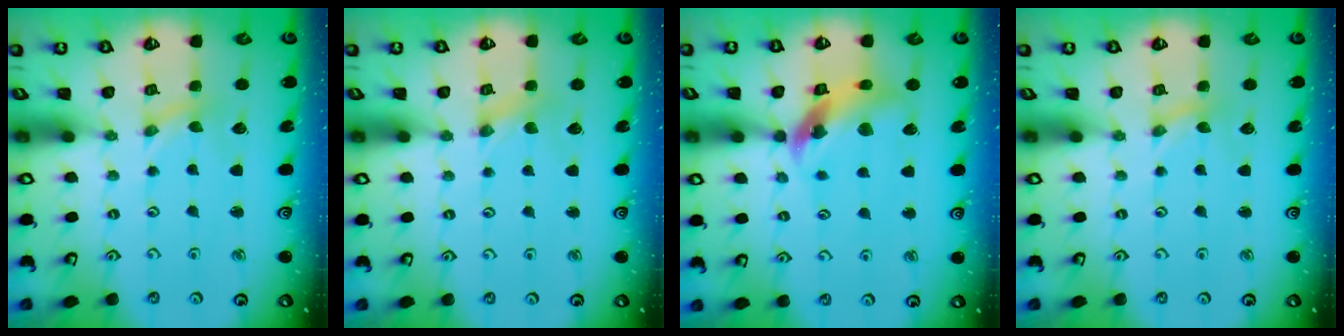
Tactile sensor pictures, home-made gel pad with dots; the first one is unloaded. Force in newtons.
{"total": 0.0}
{"total": 13.2, "press": 13.1, "slide": 1.5}
{"total": 0.0}